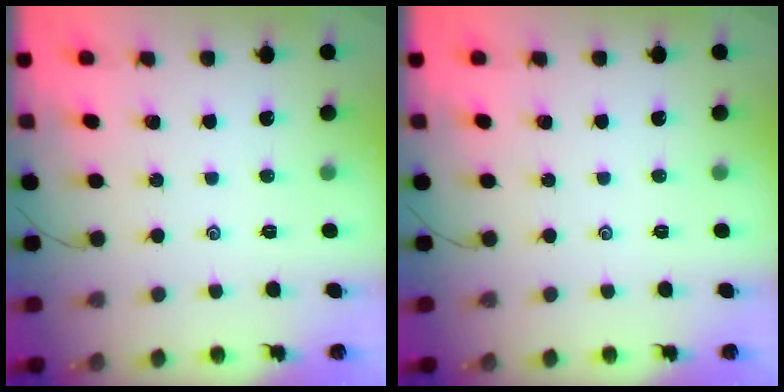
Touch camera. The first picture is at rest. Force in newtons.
{"total": 0.0}